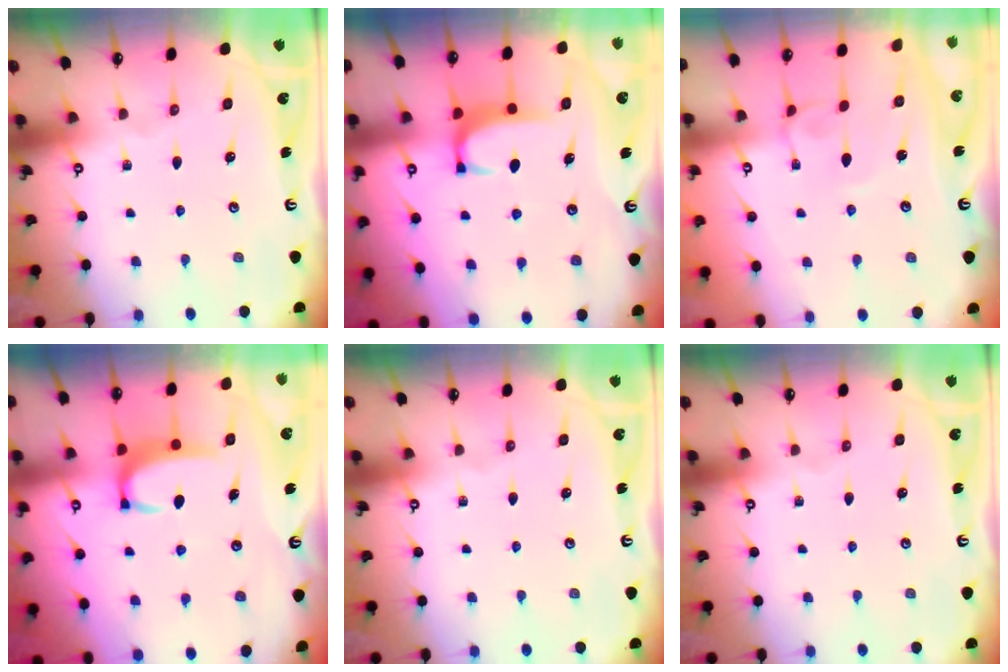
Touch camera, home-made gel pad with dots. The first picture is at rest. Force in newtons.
{"total": 1.9, "press": 1.8, "slide": 0.5}
{"total": 2.5, "press": 2.5, "slide": 0.3}
{"total": 3.2, "press": 3.2, "slide": 0.3}
{"total": 0.0}
{"total": 0.0}